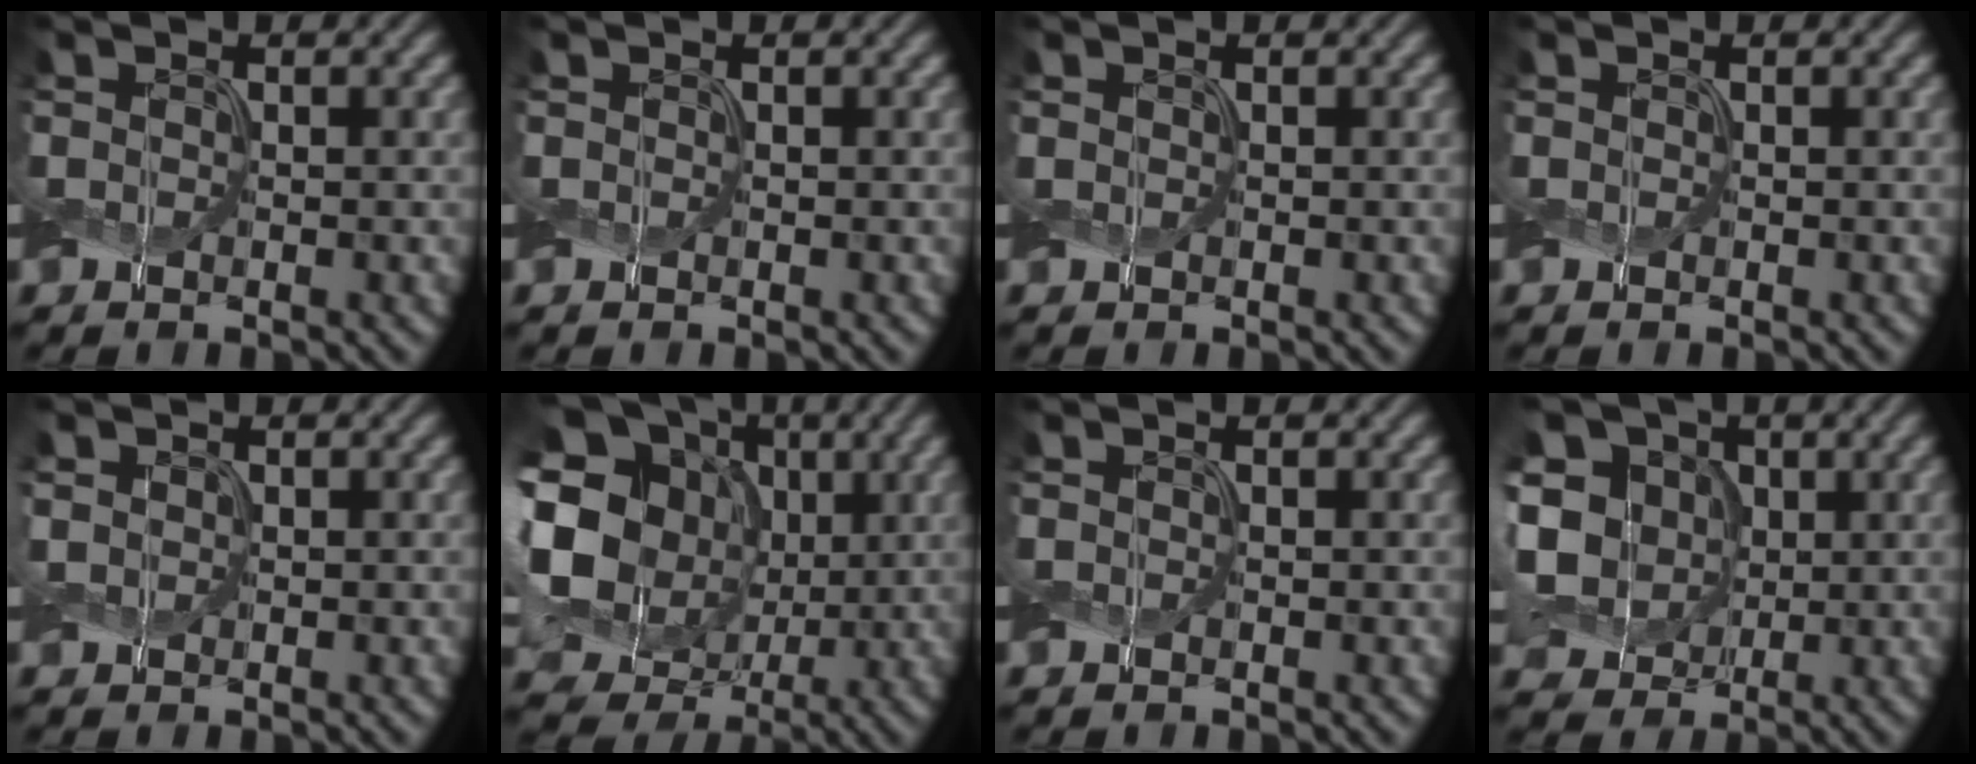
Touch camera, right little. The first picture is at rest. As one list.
[{"total": 0.0}, {"total": 0.0}, {"total": 0.0}, {"total": 0.7, "force": [0.2, 0.7, 0.2], "torque": [-0.007, 0.001, 0.003]}, {"total": 19.1, "force": [1.7, 16.7, 9.2], "torque": [-0.235, 0.036, 0.003]}, {"total": 0.0}, {"total": 9.4, "force": [1.4, 7.7, 5.2], "torque": [-0.129, 0.017, 0.007]}]